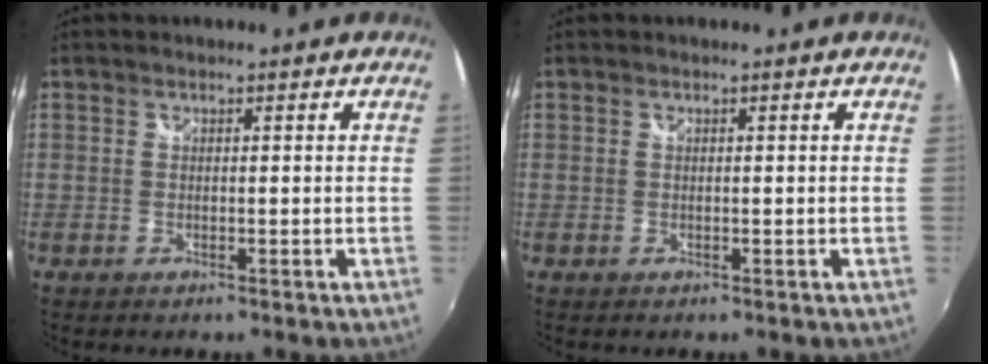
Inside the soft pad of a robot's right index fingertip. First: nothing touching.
{"total": 0.0}